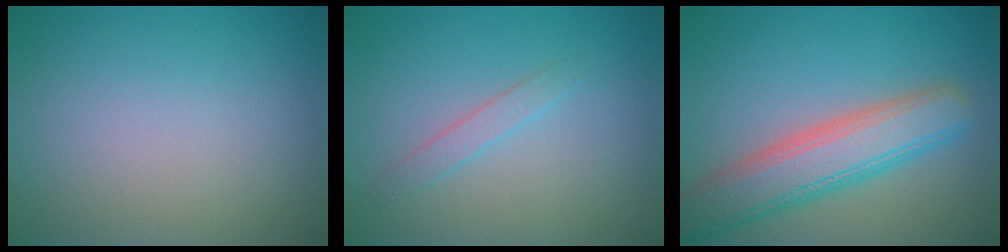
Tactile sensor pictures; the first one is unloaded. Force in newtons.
{"total": 1.3, "press": 1.3, "slide": 0.1}
{"total": 6.4, "press": 6.4, "slide": 0.3}